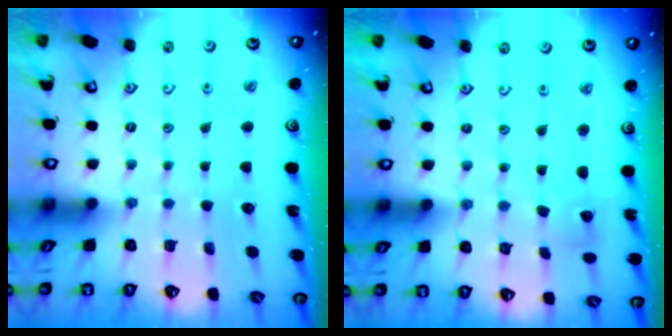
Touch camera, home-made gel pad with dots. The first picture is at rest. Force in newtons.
{"total": 1.6, "press": 1.6, "slide": 0.2}